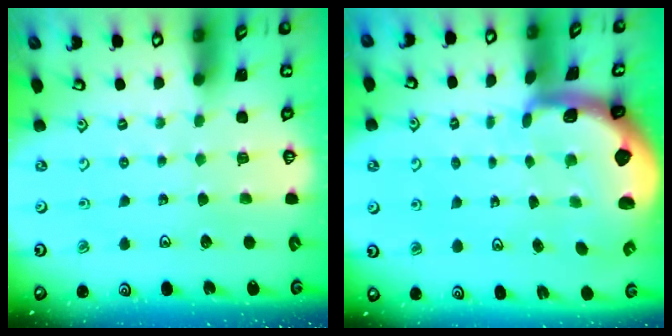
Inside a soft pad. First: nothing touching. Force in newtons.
{"total": 2.9, "press": 2.9, "slide": 0.5}